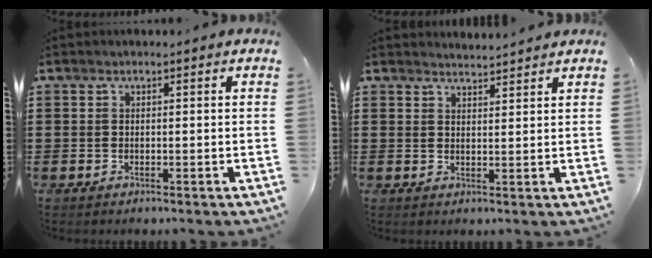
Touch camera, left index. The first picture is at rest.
{"total": 2.3, "force": [2.3, -0.1, -0.1], "torque": [-0.005, -0.003, 0.044]}